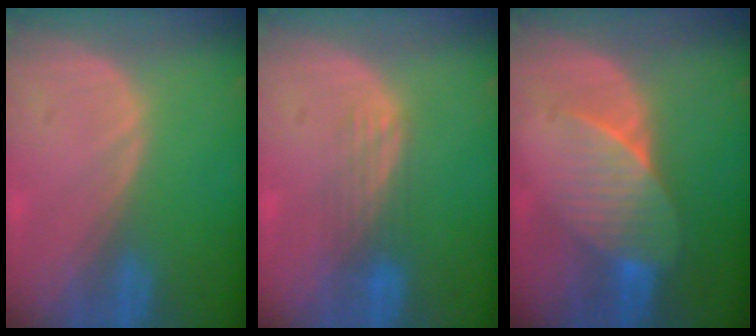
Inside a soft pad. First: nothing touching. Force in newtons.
{"total": 3.9, "press": 3.2, "slide": 2.3}
{"total": 7.3, "press": 6.8, "slide": 2.8}